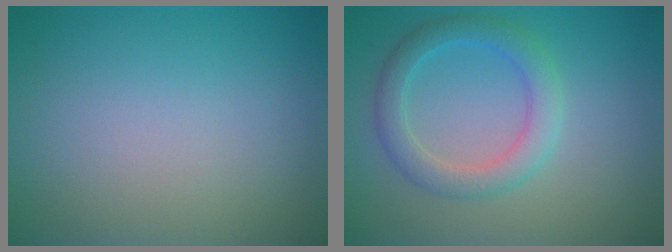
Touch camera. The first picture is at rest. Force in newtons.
{"total": 2.2, "press": 2.2, "slide": 0.3}